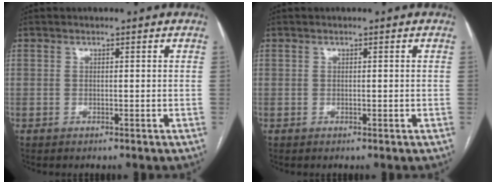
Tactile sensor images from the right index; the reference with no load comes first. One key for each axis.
{"total": 0.0}